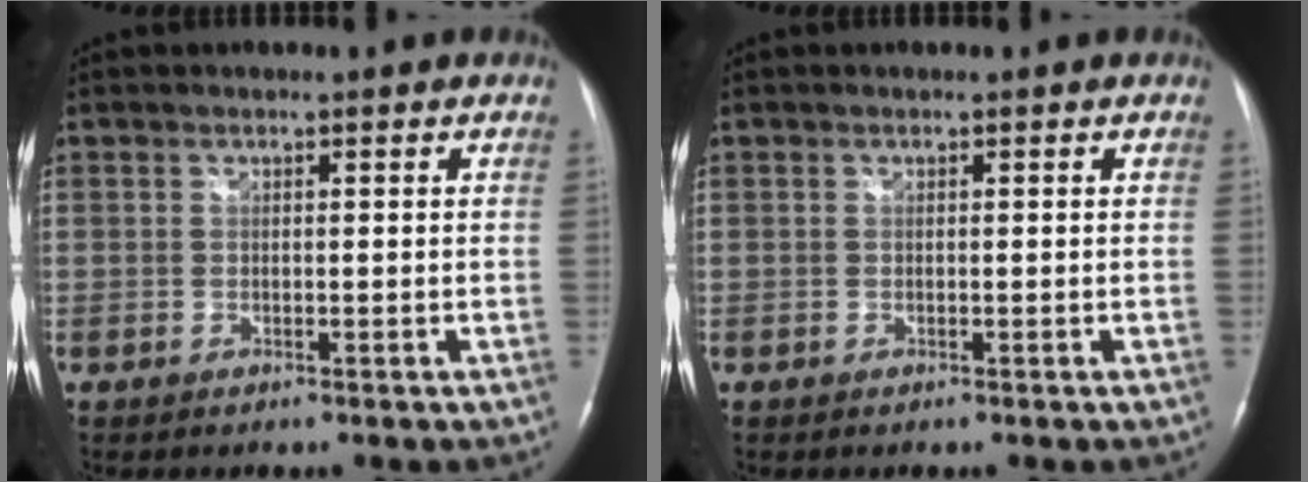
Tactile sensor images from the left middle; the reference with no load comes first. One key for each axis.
{"total": 0.0}